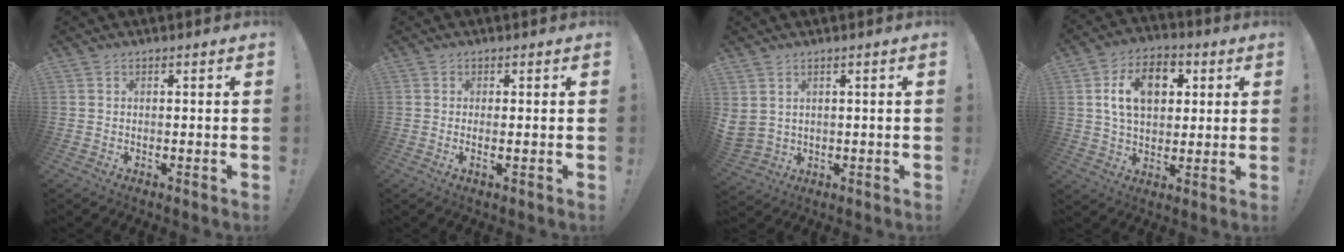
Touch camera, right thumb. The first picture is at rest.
{"total": 1.5, "force": [0.0, -0.3, 1.5], "torque": [-0.025, -0.006, -0.001]}
{"total": 3.9, "force": [2.0, 3.0, 1.4], "torque": [-0.039, -0.007, 0.042]}
{"total": 13.8, "force": [4.2, 9.4, 9.2], "torque": [-0.144, 0.007, 0.078]}